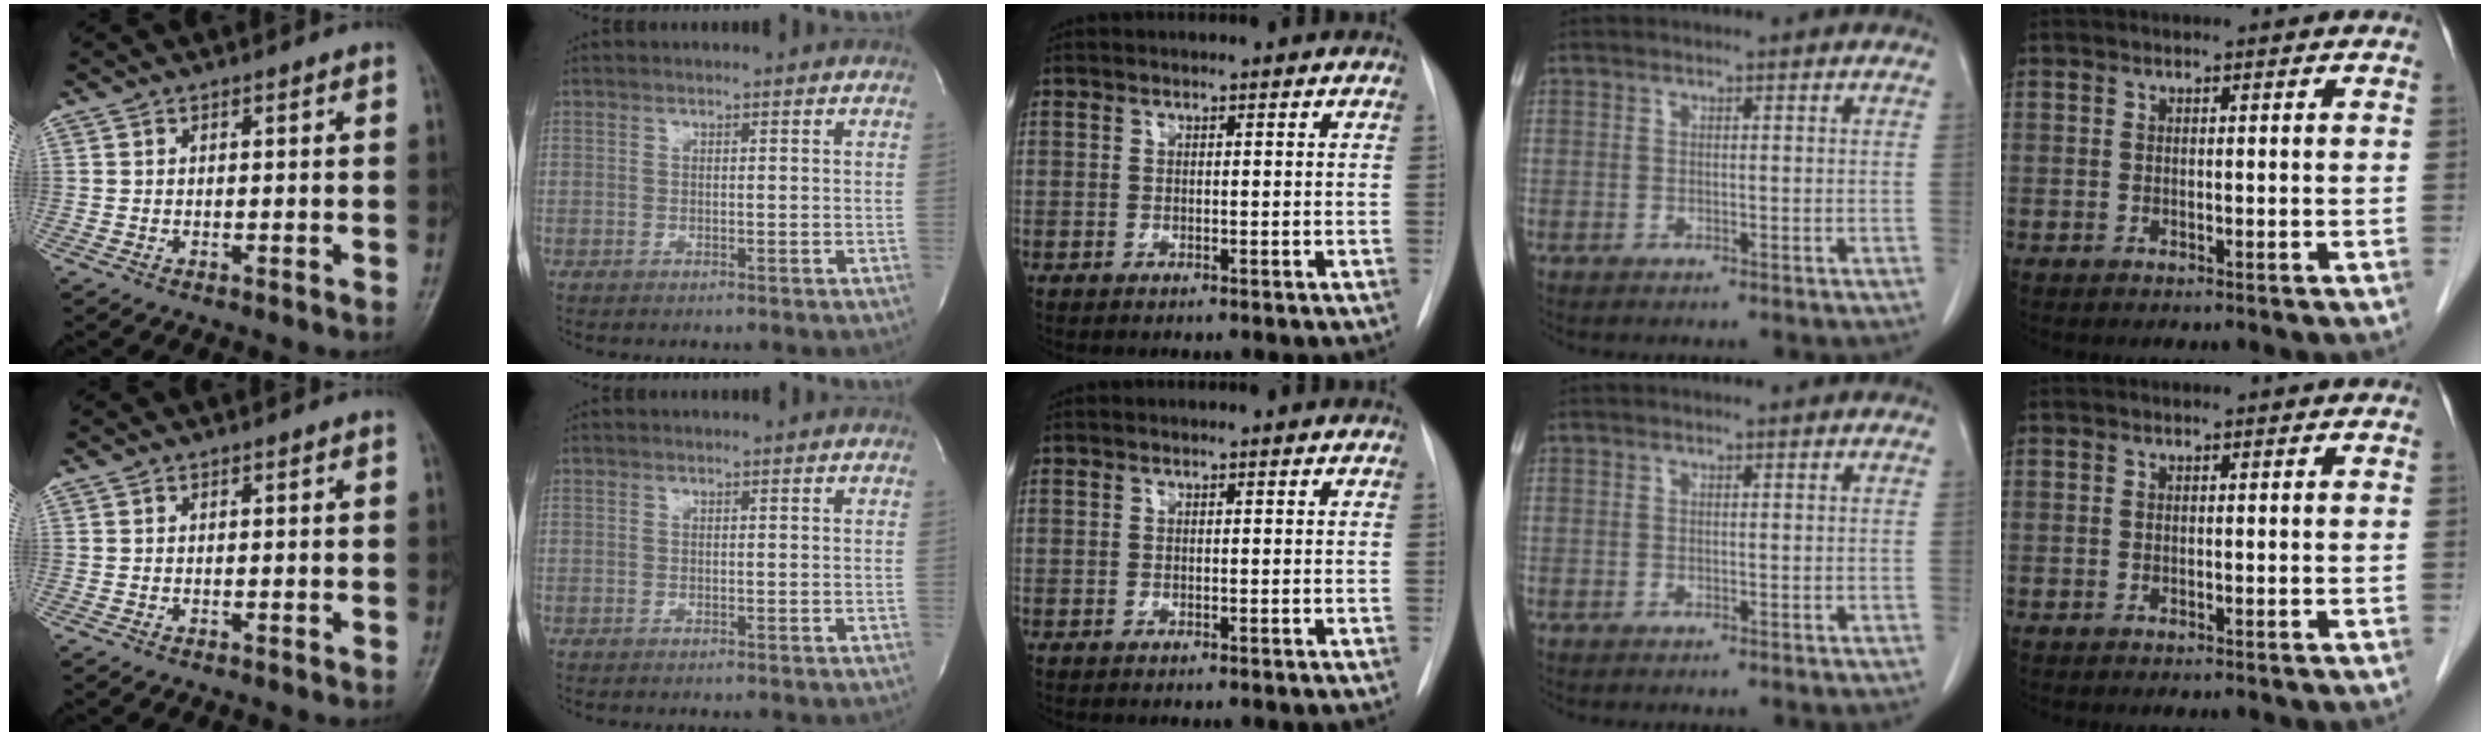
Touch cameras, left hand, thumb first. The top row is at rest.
{}